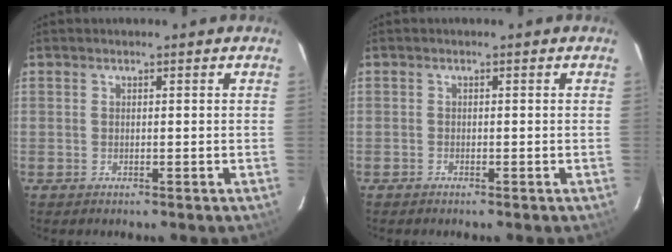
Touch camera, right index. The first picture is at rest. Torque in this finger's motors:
{"motor_torque": [0.14, -0.11, -0.06, -0.01]}